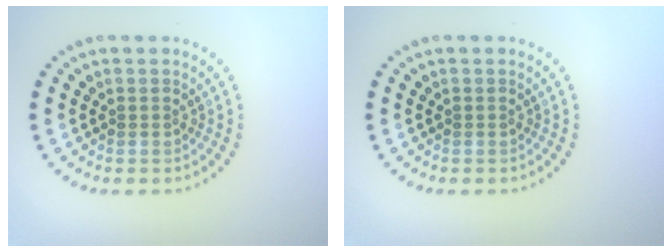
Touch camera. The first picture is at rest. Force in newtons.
{"total": 0.0}